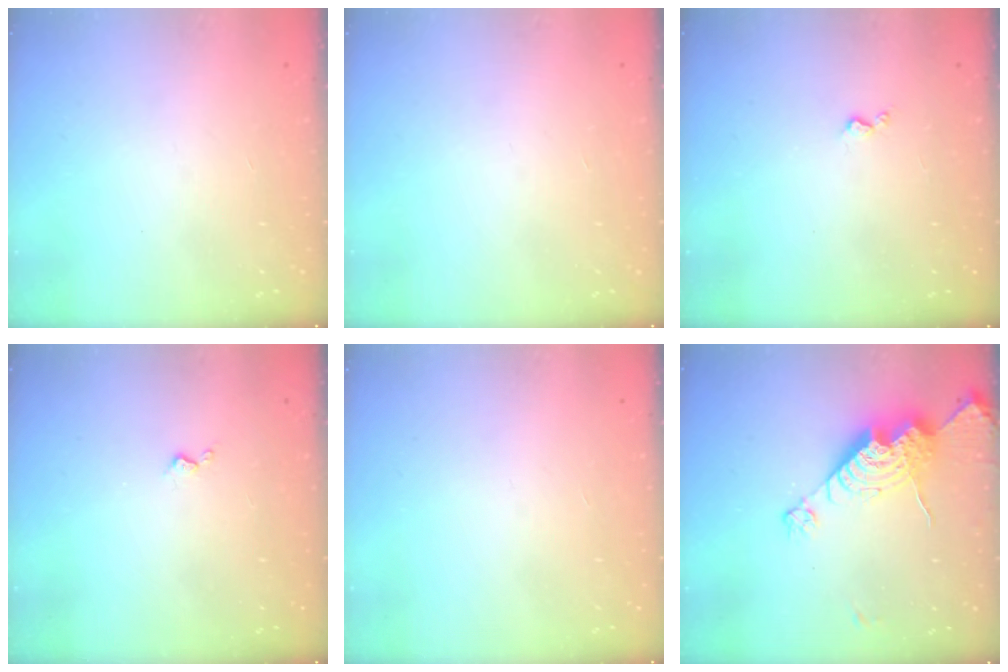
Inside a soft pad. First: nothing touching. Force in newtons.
{"total": 0.0}
{"total": 3.5, "press": 3.5, "slide": 0.6}
{"total": 2.2, "press": 2.1, "slide": 0.5}
{"total": 0.0}
{"total": 15.9, "press": 15.9, "slide": 1.3}